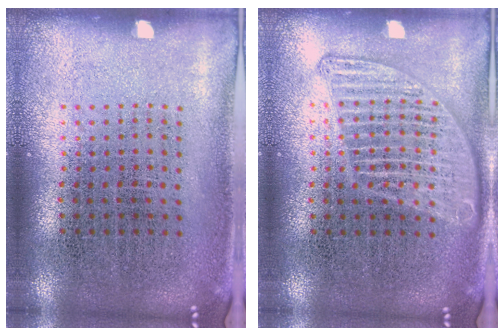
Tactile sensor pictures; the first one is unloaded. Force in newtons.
{"total": 1.4, "press": 1.4, "slide": 0.2}